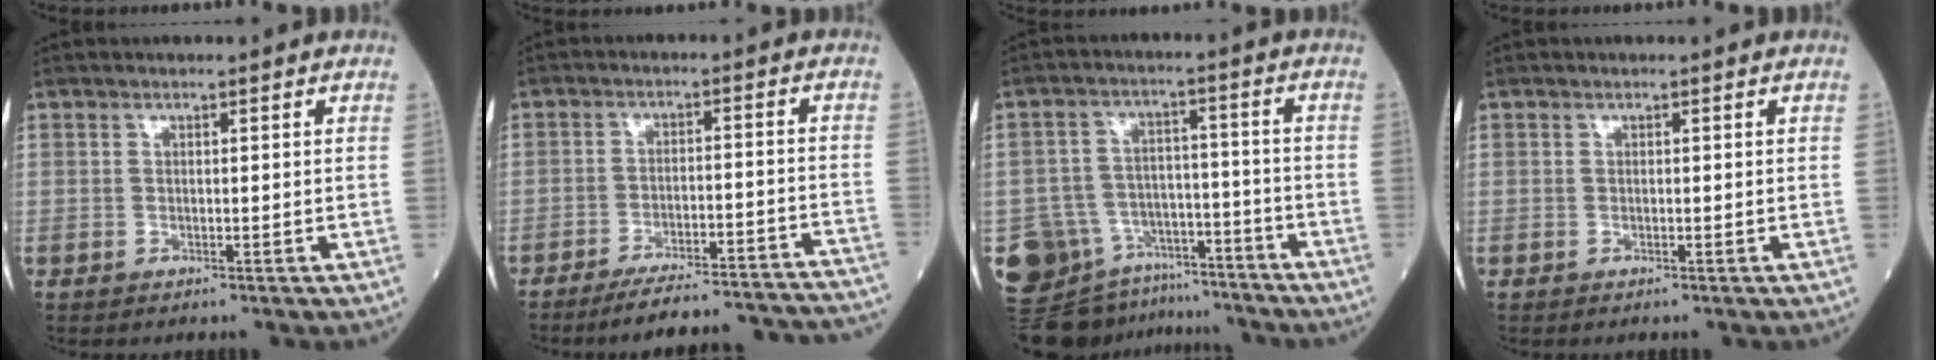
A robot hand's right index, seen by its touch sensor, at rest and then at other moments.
{"total": 20.5, "force": [-19.4, 0.9, 6.4], "torque": [-0.054, -0.003, -0.250]}
{"total": 12.4, "force": [-10.3, 6.7, 1.8], "torque": [-0.041, 0.052, -0.154]}
{"total": 0.0}